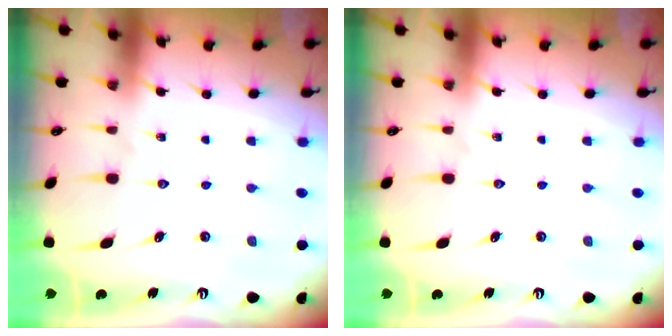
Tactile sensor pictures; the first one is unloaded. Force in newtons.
{"total": 0.0}